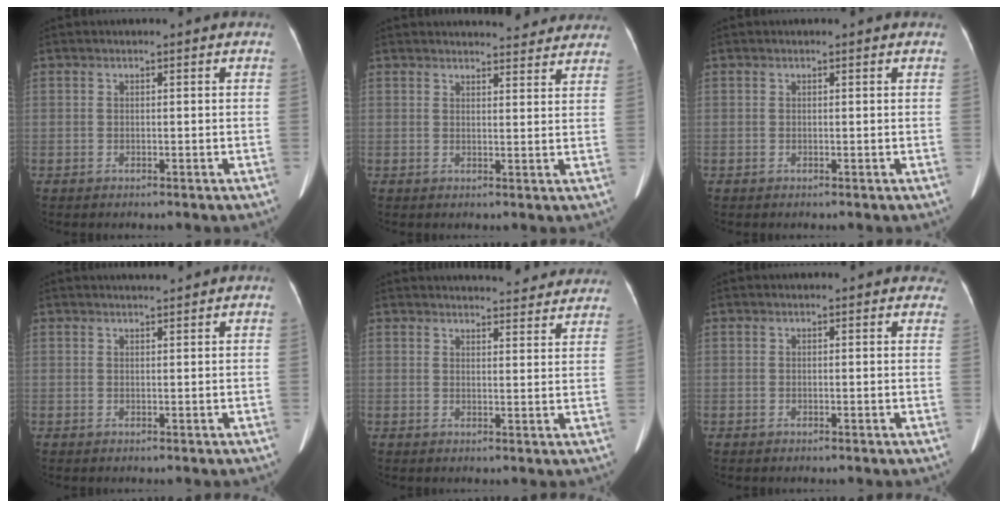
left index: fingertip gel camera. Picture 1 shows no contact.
{"total": 10.7, "force": [10.1, 2.4, 2.6], "torque": [-0.011, 0.004, 0.103]}
{"total": 0.0}
{"total": 0.9, "force": [0.8, -0.1, 0.3], "torque": [-0.003, 0.005, 0.017]}
{"total": 13.8, "force": [13.1, 2.9, 3.4], "torque": [-0.019, 0.005, 0.141]}
{"total": 1.6, "force": [1.3, 0.9, 0.3], "torque": [0.010, -0.003, -0.003]}